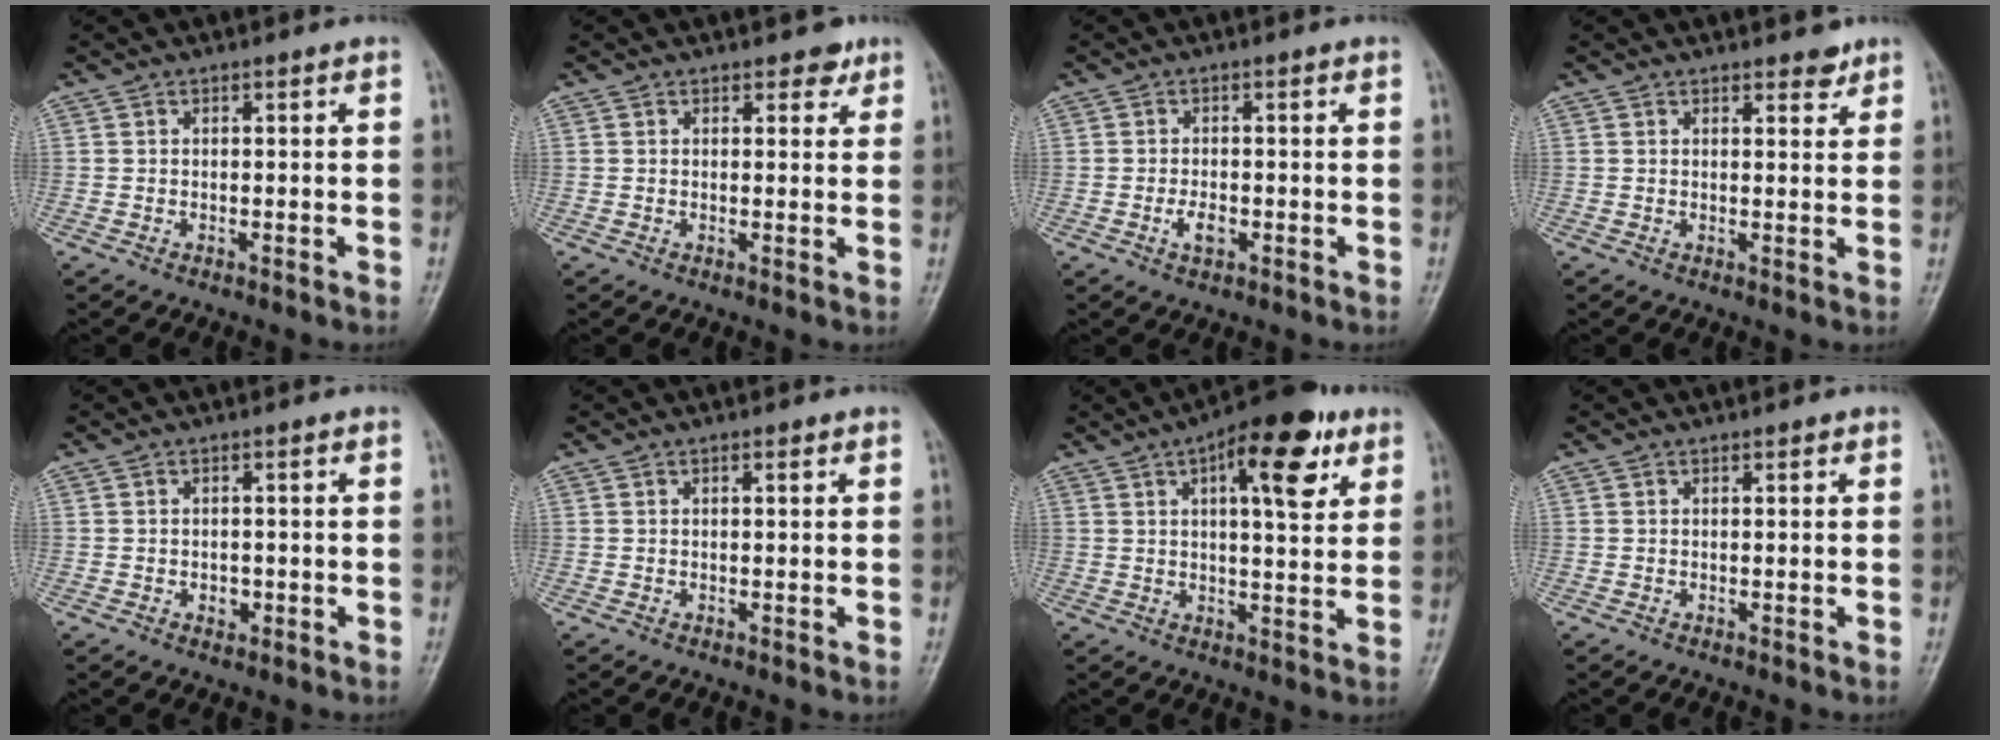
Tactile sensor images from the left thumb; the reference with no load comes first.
{"total": 2.4, "force": [1.7, 1.4, 1.0], "torque": [0.005, -0.008, 0.019]}
{"total": 2.7, "force": [-0.9, 1.5, 2.1], "torque": [-0.036, 0.001, -0.017]}
{"total": 2.7, "force": [2.1, 1.2, 1.2], "torque": [-0.001, -0.013, 0.027]}
{"total": 1.8, "force": [-0.4, 1.4, 1.0], "torque": [-0.007, 0.002, -0.003]}
{"total": 0.8, "force": [0.4, 0.3, 0.7], "torque": [-0.010, 0.000, 0.005]}
{"total": 14.1, "force": [6.3, 5.3, 11.4], "torque": [-0.135, -0.010, 0.084]}
{"total": 0.6, "force": [0.4, 0.3, 0.4], "torque": [-0.004, -0.002, 0.004]}